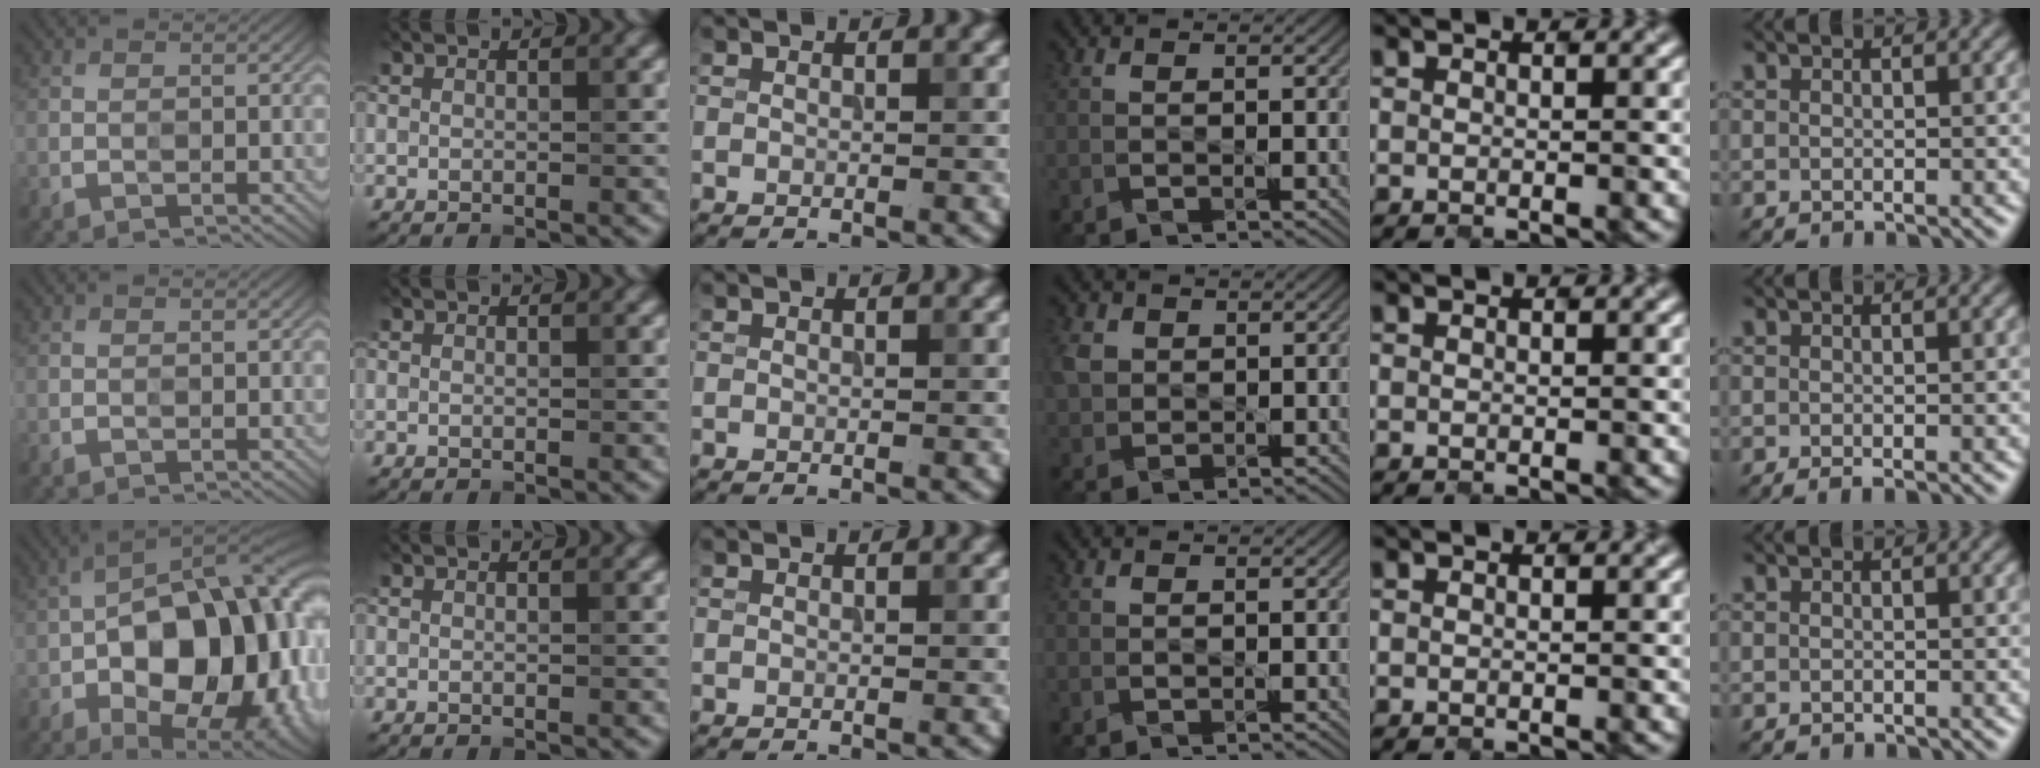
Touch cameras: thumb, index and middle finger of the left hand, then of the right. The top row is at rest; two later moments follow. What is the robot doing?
{"motion": "close", "object": "jewelry box"}